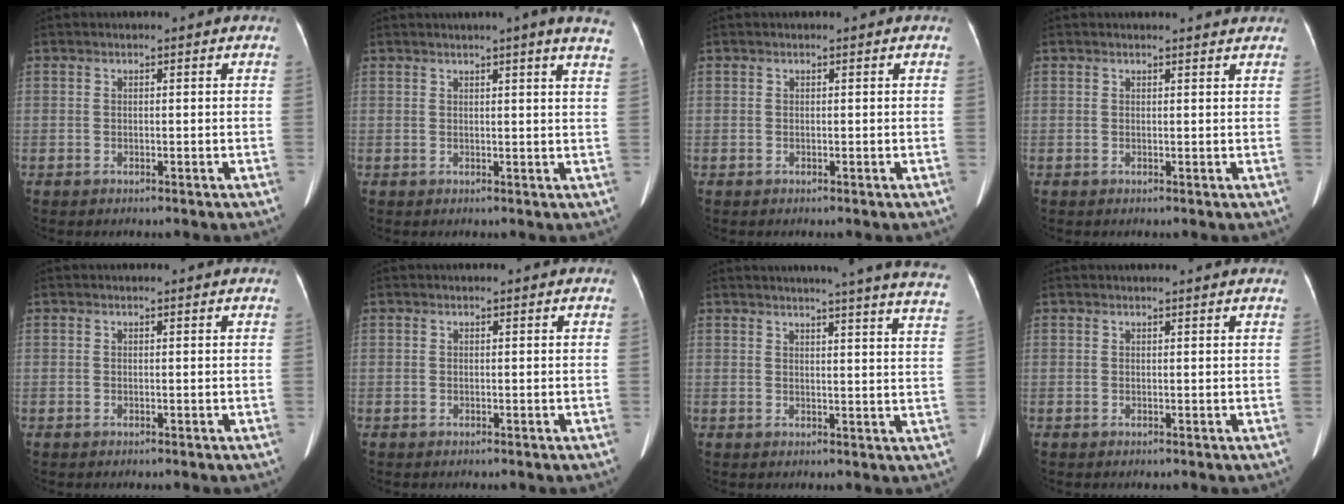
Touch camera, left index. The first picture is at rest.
{"total": 8.6, "force": [6.9, -0.6, 5.1], "torque": [-0.056, -0.002, 0.057]}
{"total": 0.0}
{"total": 2.1, "force": [2.1, 0.0, 0.2], "torque": [-0.008, 0.000, 0.020]}
{"total": 0.7, "force": [0.7, 0.0, 0.1], "torque": [-0.008, 0.000, 0.008]}
{"total": 0.0}
{"total": 21.2, "force": [19.2, -0.6, 8.9], "torque": [-0.120, -0.066, 0.211]}
{"total": 3.3, "force": [3.1, -0.2, 1.0], "torque": [-0.014, 0.014, 0.033]}